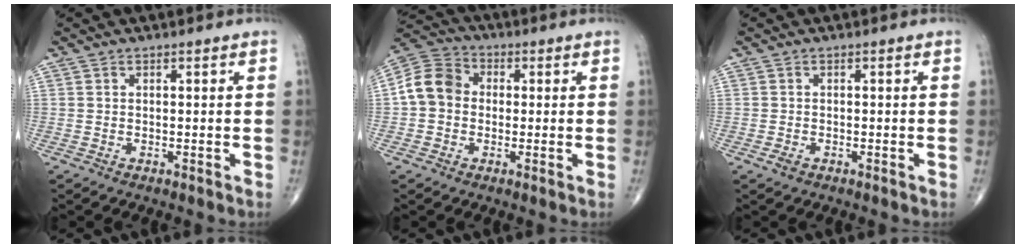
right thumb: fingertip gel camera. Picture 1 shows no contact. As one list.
[{"total": 8.8, "force": [-0.1, 7.4, 4.9], "torque": [-0.081, 0.029, -0.016]}, {"total": 1.1, "force": [-0.7, 0.7, 0.6], "torque": [-0.013, 0.001, -0.013]}]